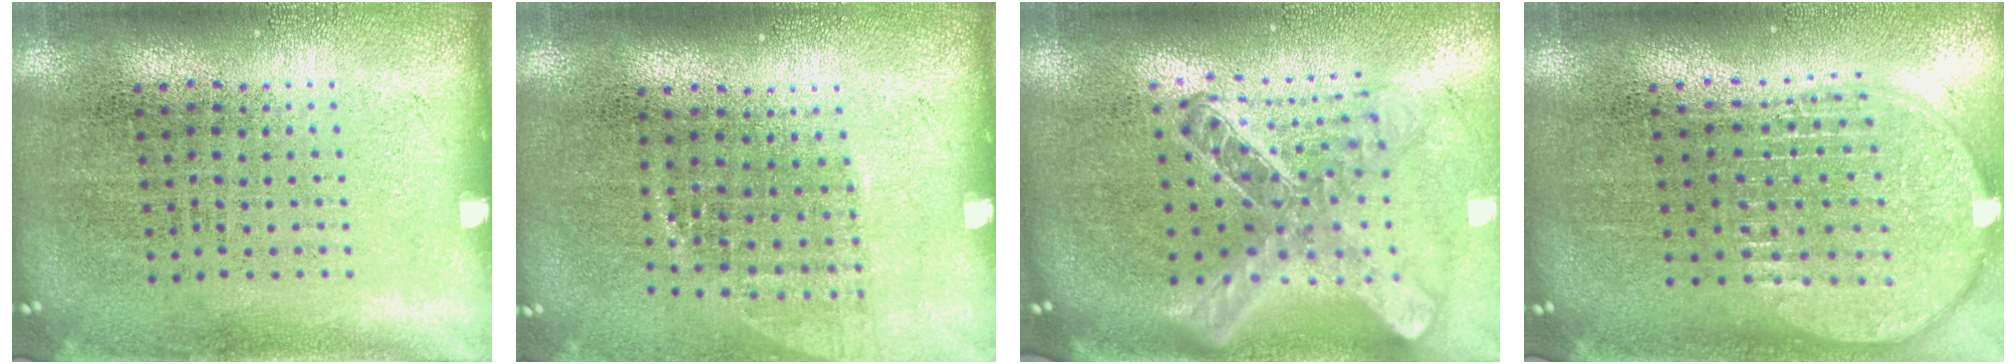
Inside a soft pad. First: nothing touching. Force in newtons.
{"total": 1.0, "press": 0.9, "slide": 0.6}
{"total": 2.6, "press": 1.9, "slide": 1.7}
{"total": 2.0, "press": 1.7, "slide": 1.1}